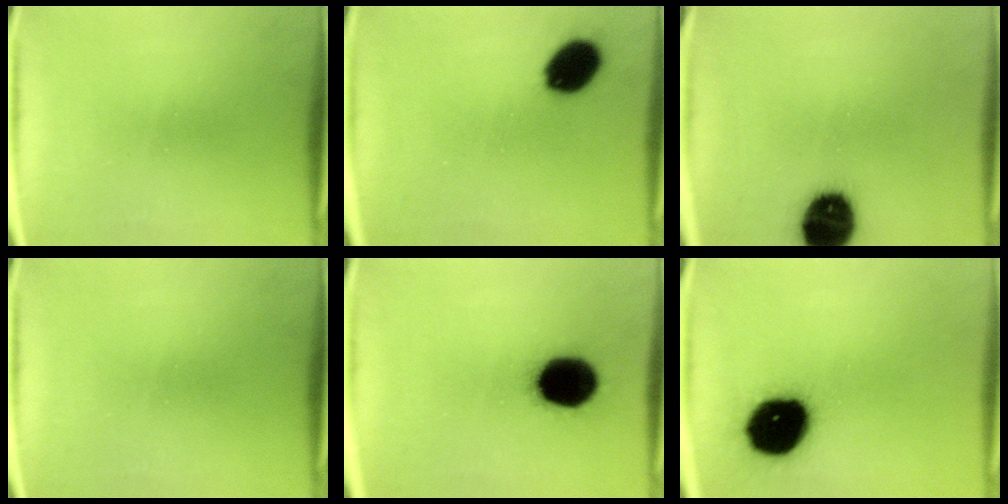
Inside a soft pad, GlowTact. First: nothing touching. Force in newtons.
{"total": 9.9}
{"total": 14.8}
{"total": 0.0}
{"total": 17.4}
{"total": 19.1}